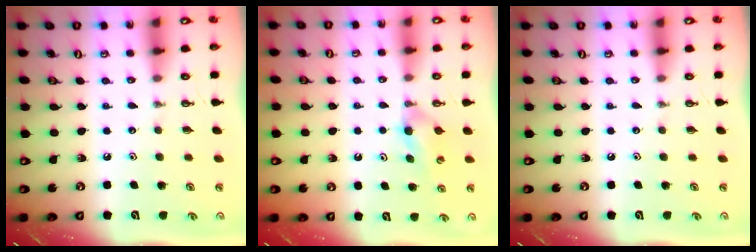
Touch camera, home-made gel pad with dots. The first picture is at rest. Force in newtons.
{"total": 5.4, "press": 5.3, "slide": 1.2}
{"total": 0.0}